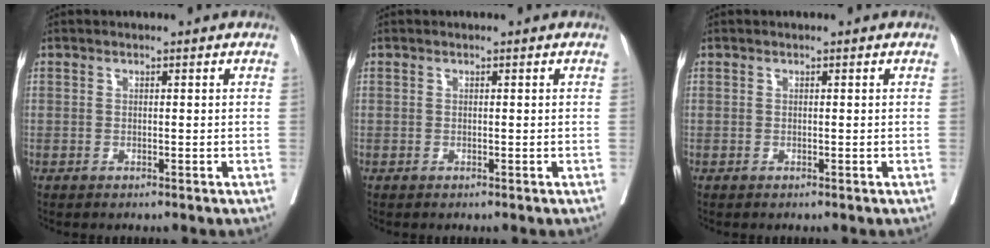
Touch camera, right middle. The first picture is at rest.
{"total": 0.0}
{"total": 0.0}